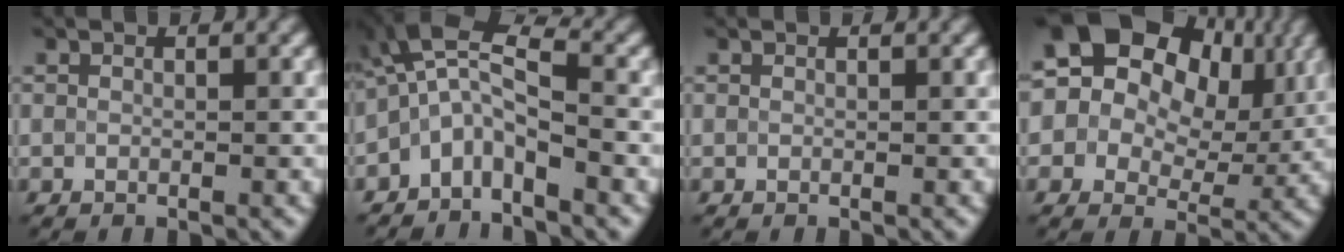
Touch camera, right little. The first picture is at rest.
{"total": 4.7, "force": [-2.5, 1.8, 3.6], "torque": [-0.063, 0.015, -0.055]}
{"total": 0.0}
{"total": 17.3, "force": [6.7, 12.6, 9.9], "torque": [-0.196, 0.063, 0.099]}